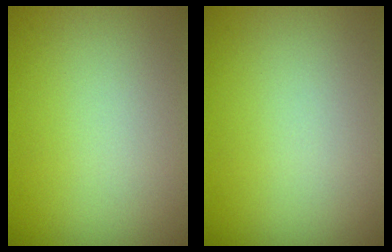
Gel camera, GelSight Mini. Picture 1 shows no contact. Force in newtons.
{"total": 0.0}